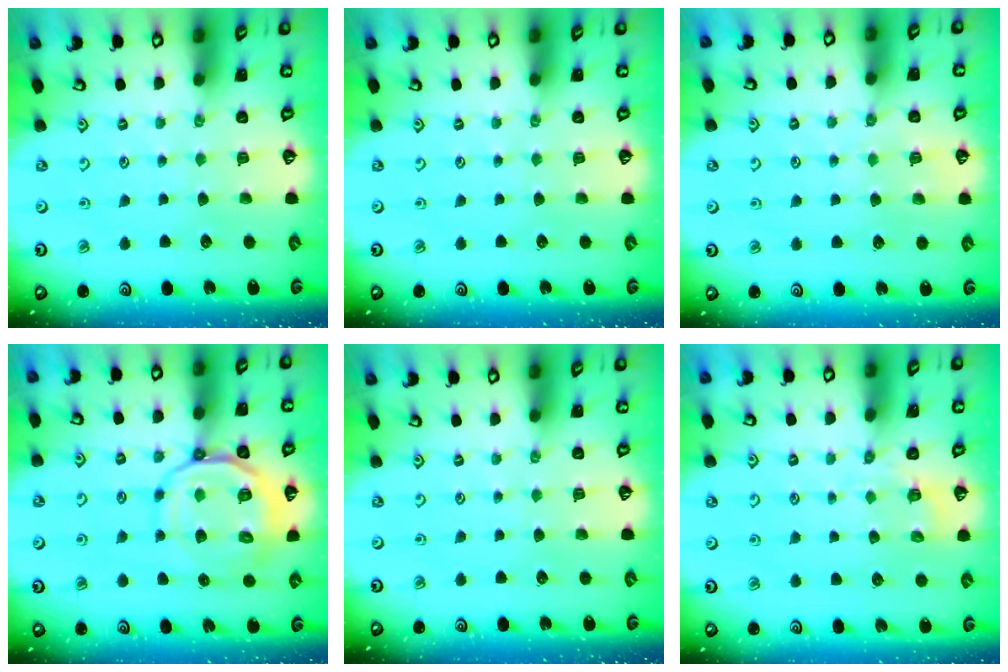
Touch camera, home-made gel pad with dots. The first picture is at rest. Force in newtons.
{"total": 0.0}
{"total": 5.3, "press": 5.3, "slide": 0.7}
{"total": 12.5, "press": 12.3, "slide": 1.9}
{"total": 0.0}
{"total": 2.3, "press": 1.5, "slide": 1.7}